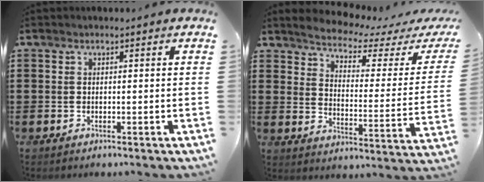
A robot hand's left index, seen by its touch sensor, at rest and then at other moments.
{"total": 3.6, "force": [3.3, 0.2, 1.4], "torque": [-0.052, -0.027, 0.048]}